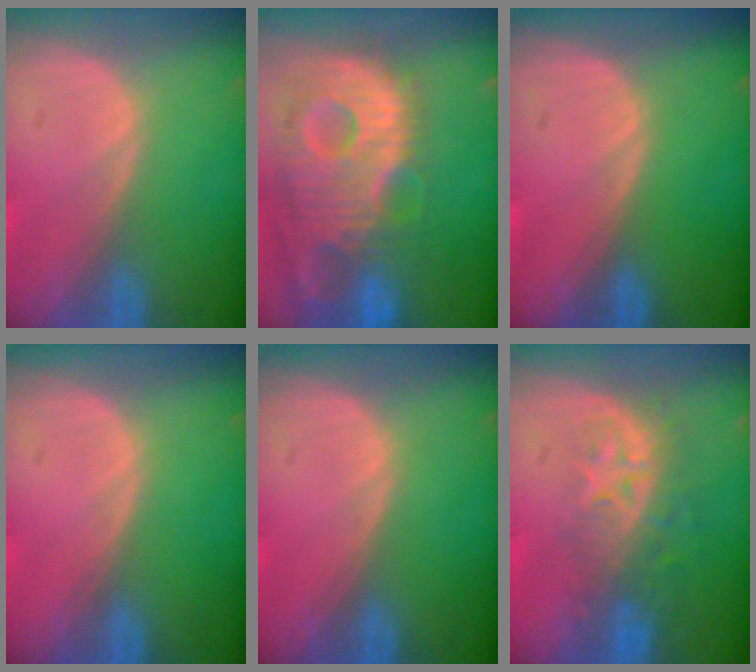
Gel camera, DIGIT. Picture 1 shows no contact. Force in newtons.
{"total": 13.6, "press": 11.8, "slide": 6.8}
{"total": 0.0}
{"total": 0.0}
{"total": 0.0}
{"total": 8.6, "press": 7.0, "slide": 4.9}